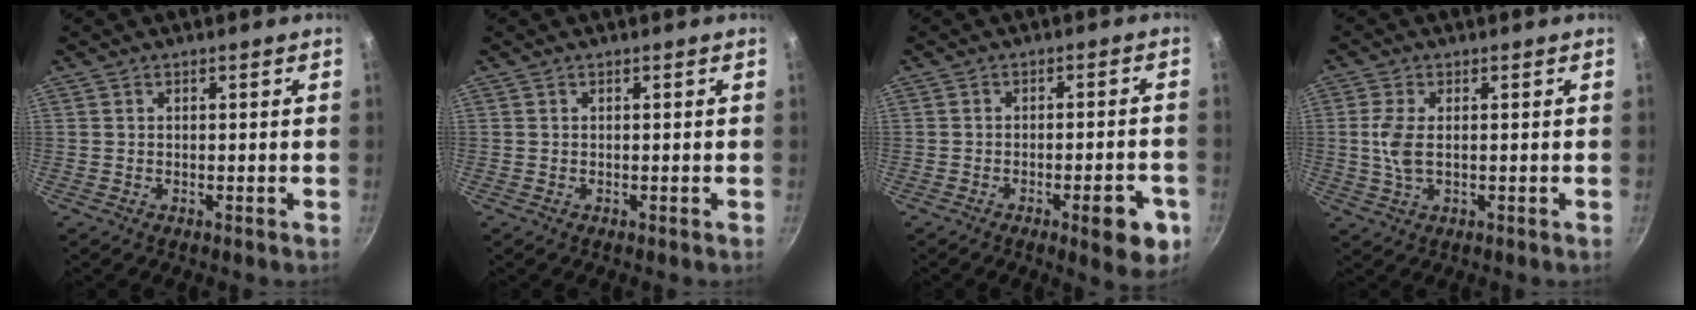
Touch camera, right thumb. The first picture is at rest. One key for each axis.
{"total": 0.0}
{"total": 9.1, "fx": -3.9, "fy": 2.9, "fz": 7.7, "tx": -0.075, "ty": 0.019, "tz": -0.044}
{"total": 5.1, "fx": 0.3, "fy": 2.7, "fz": 4.4, "tx": -0.098, "ty": 0.001, "tz": 0.005}